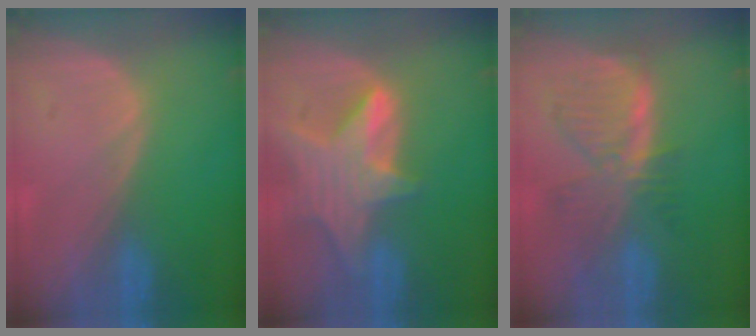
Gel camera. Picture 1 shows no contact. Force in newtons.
{"total": 8.2, "press": 7.3, "slide": 3.7}
{"total": 7.7, "press": 7.0, "slide": 3.3}